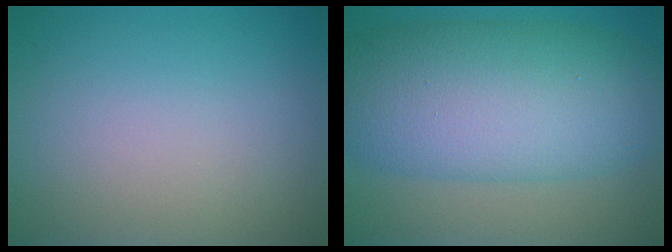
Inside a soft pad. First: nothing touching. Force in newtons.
{"total": 11.8, "press": 11.8, "slide": 0.2}